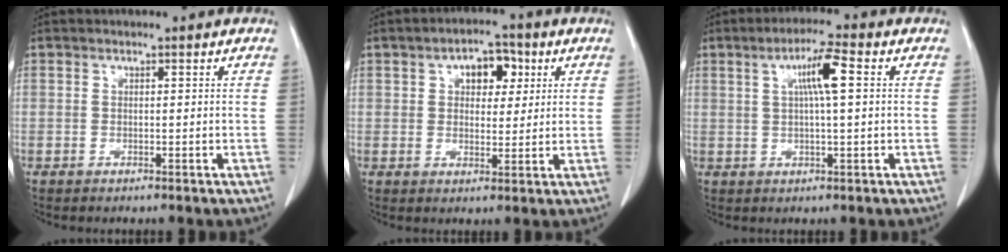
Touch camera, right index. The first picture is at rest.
{"total": 7.2, "force": [2.5, 4.2, 5.3], "torque": [-0.085, 0.023, 0.042]}
{"total": 6.6, "force": [1.7, 0.8, 6.3], "torque": [-0.115, 0.012, 0.030]}